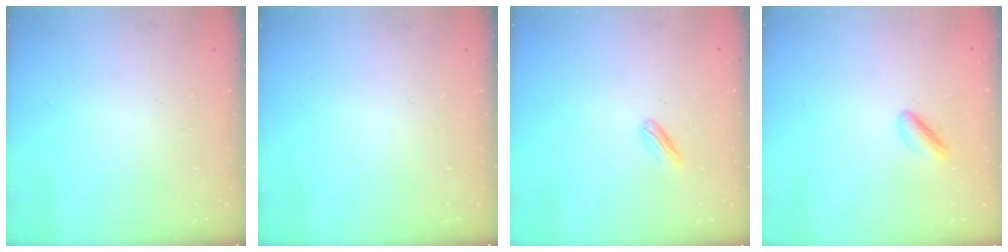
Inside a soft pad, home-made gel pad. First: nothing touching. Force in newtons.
{"total": 0.0}
{"total": 2.3, "press": 2.2, "slide": 0.7}
{"total": 1.9, "press": 1.6, "slide": 1.1}